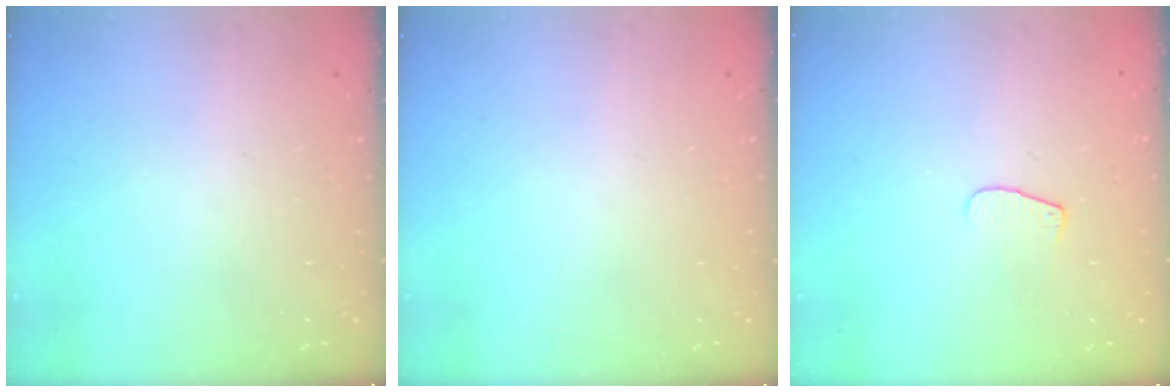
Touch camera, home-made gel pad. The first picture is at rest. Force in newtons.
{"total": 0.0}
{"total": 4.8, "press": 4.8, "slide": 0.4}